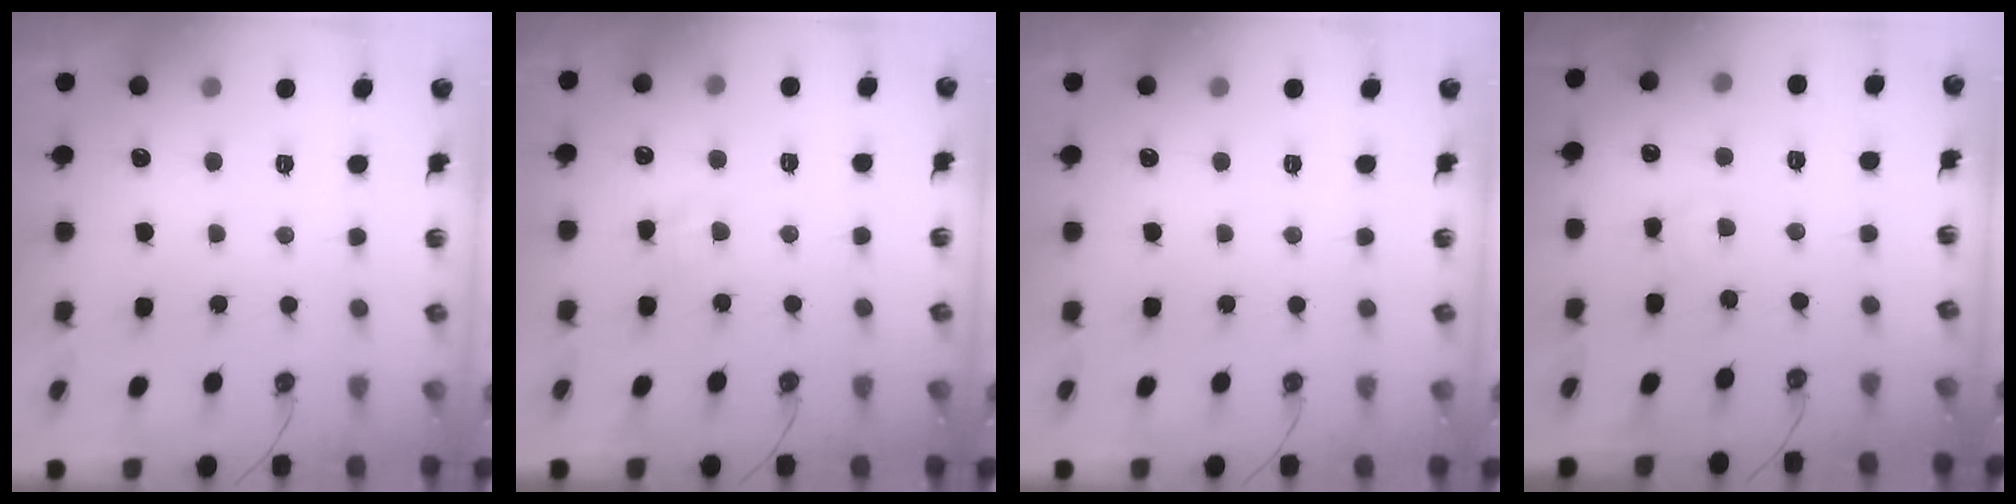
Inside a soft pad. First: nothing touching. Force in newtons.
{"total": 5.5, "press": 5.5, "slide": 0.5}
{"total": 0.0}
{"total": 1.8, "press": 1.8, "slide": 0.2}